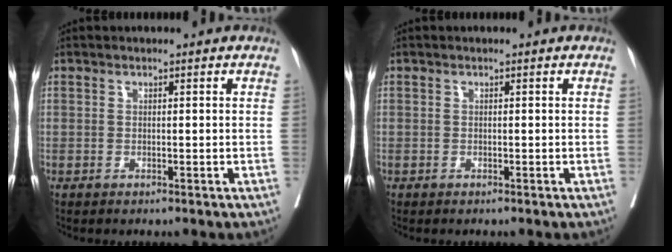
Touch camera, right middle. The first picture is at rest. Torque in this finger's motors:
{"motor_torque": [-0.14, -0.08, 0.04, 0.00]}